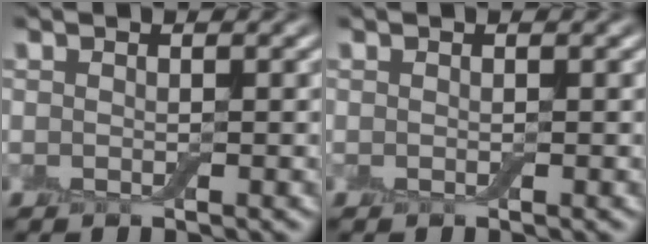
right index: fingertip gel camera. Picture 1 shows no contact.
{"total": 0.0}